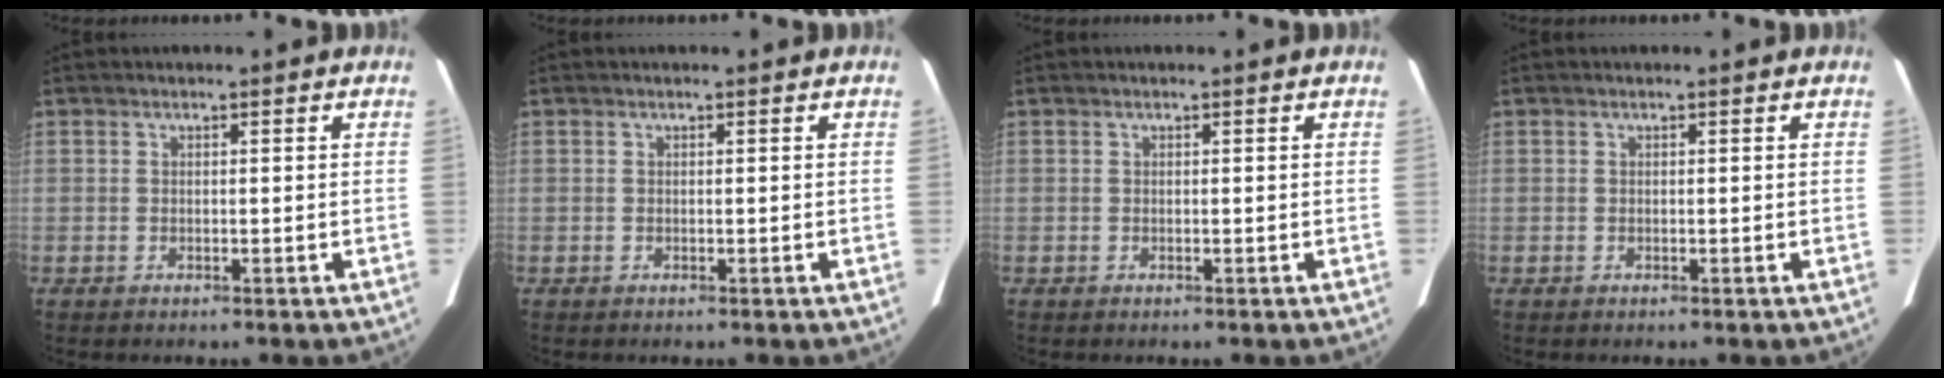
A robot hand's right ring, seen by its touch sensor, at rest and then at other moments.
{"total": 0.0}
{"total": 0.0}
{"total": 0.0}